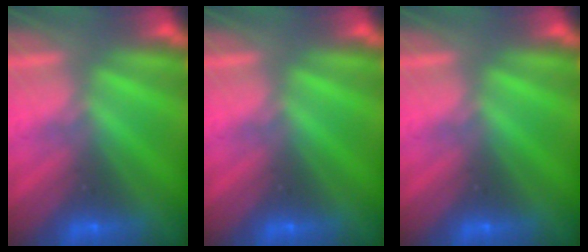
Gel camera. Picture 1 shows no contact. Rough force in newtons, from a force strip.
{"total": 0.0}
{"total": 0.0}